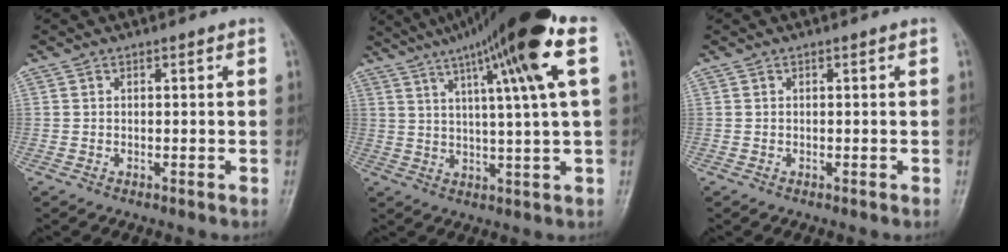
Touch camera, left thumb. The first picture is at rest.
{"total": 18.9, "force": [8.6, 0.9, 16.8], "torque": [-0.263, 0.007, 0.133]}
{"total": 0.0}